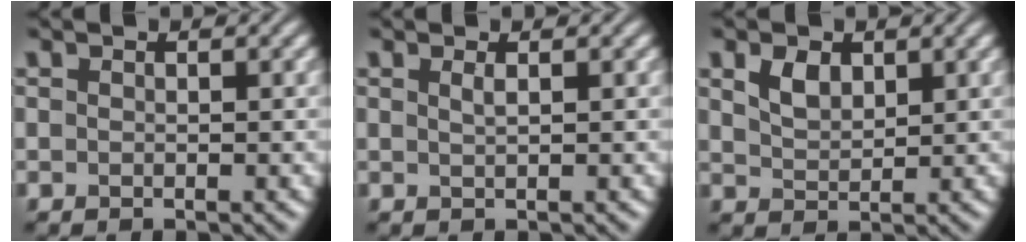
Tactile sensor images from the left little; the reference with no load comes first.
{"total": 0.8, "force": [0.4, 0.3, 0.7], "torque": [-0.008, 0.002, 0.005]}
{"total": 2.3, "force": [1.2, 1.4, 1.4], "torque": [-0.032, 0.001, 0.028]}